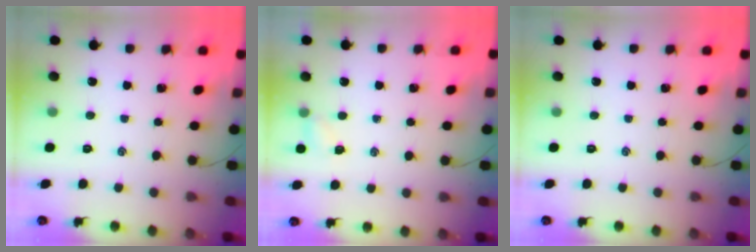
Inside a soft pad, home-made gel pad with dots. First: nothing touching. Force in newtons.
{"total": 2.5, "press": 2.3, "slide": 0.9}
{"total": 0.0}